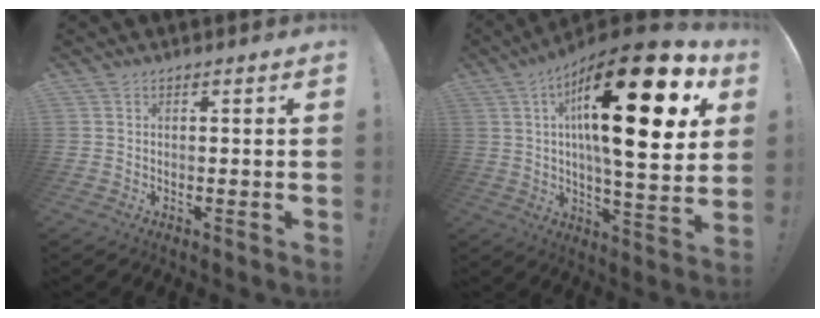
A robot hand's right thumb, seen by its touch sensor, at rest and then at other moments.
{"total": 29.2, "force": [9.9, 8.2, 26.2], "torque": [-0.405, -0.057, 0.155]}